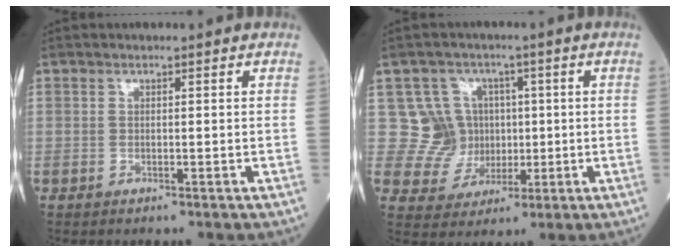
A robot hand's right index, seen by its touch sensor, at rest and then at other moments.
{"total": 7.6, "force": [1.3, 7.5, 0.1], "torque": [0.002, 0.028, 0.030]}